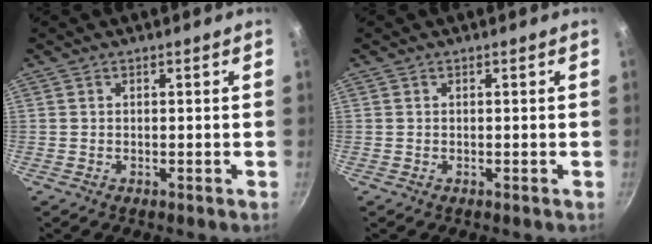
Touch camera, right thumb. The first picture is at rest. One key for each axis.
{"total": 0.0}